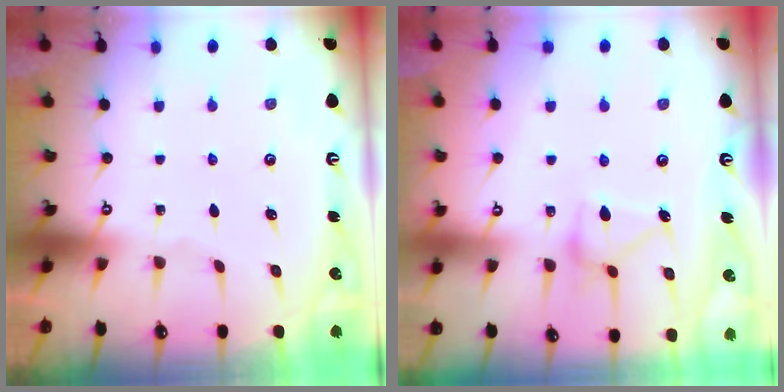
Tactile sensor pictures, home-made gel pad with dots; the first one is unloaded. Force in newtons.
{"total": 14.6, "press": 14.6, "slide": 0.8}